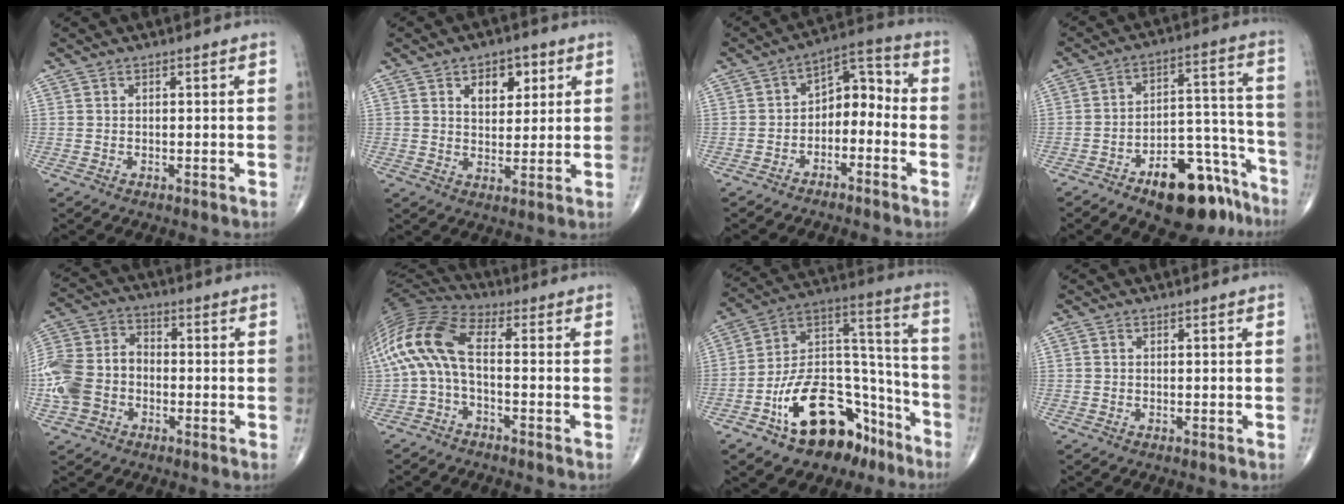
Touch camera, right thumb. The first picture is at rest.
{"total": 7.4, "force": [3.1, 4.6, 4.9], "torque": [-0.040, -0.012, 0.044]}
{"total": 8.6, "force": [-3.1, 5.6, 5.8], "torque": [-0.056, 0.057, -0.061]}
{"total": 17.3, "force": [-11.1, 7.9, 10.7], "torque": [-0.108, 0.100, -0.162]}
{"total": 12.3, "force": [-3.2, 9.4, 7.2], "torque": [-0.153, 0.034, -0.070]}
{"total": 13.6, "force": [-1.4, 5.8, 12.2], "torque": [-0.266, 0.046, -0.037]}
{"total": 22.9, "force": [-12.9, 12.7, 14.0], "torque": [-0.184, 0.110, -0.205]}
{"total": 0.0}